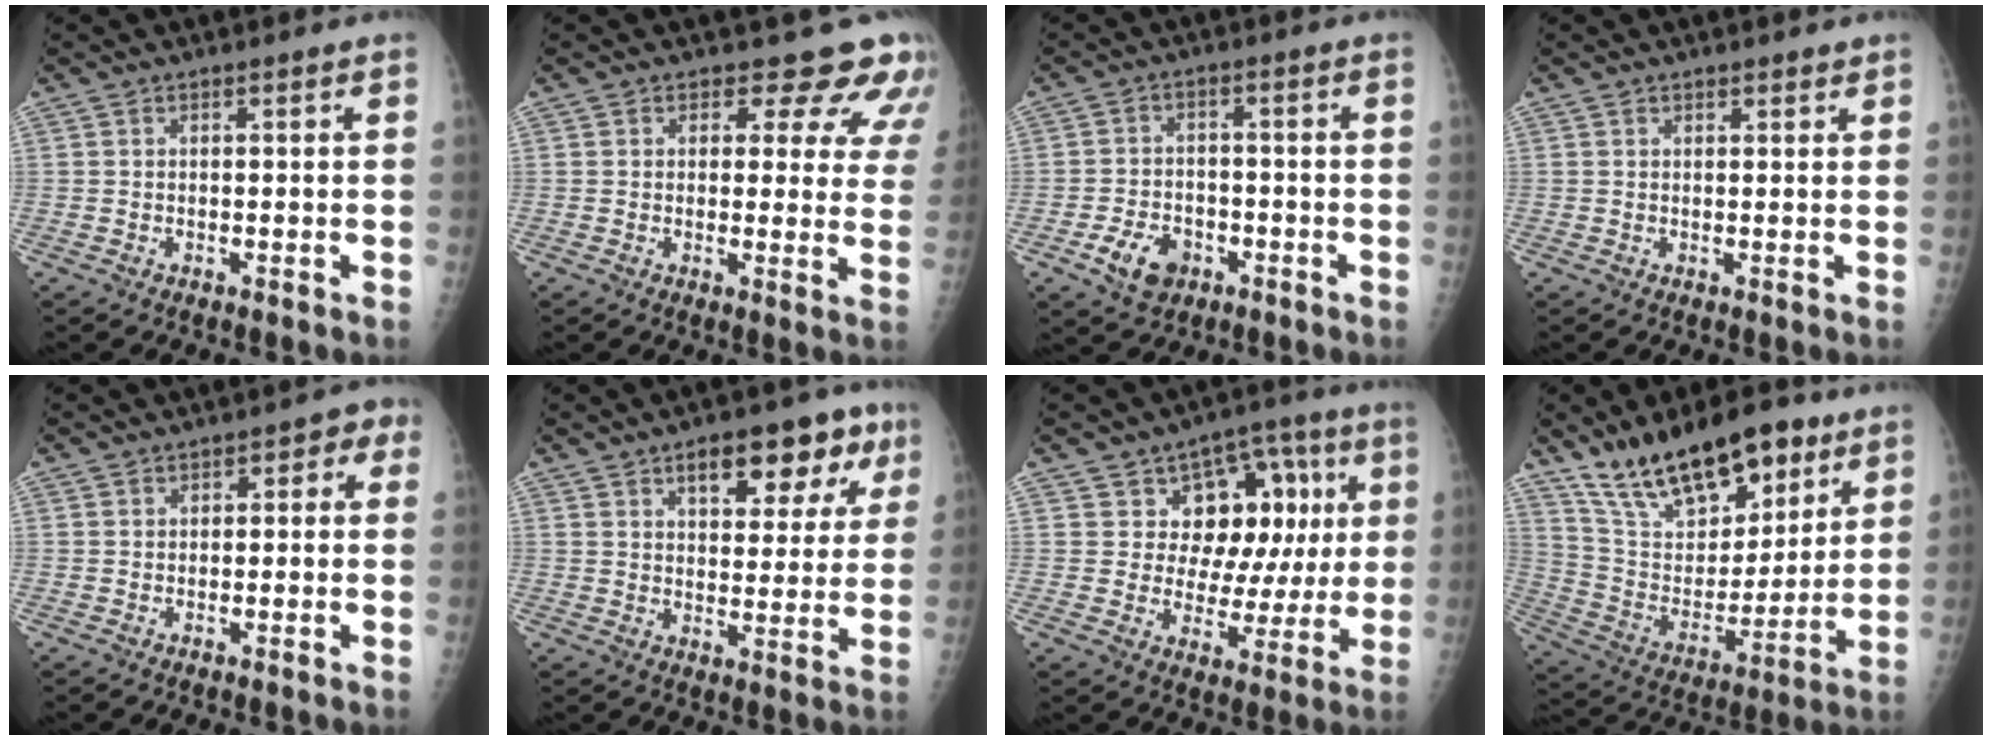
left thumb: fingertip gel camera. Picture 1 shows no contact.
{"total": 10.1, "force": [8.4, 4.8, 3.0], "torque": [0.020, -0.045, 0.071]}
{"total": 7.0, "force": [-3.6, 4.9, 3.4], "torque": [-0.045, 0.020, -0.059]}
{"total": 1.3, "force": [1.0, 0.6, 0.7], "torque": [-0.004, -0.005, 0.012]}
{"total": 3.2, "force": [-0.1, 2.6, 1.9], "torque": [0.004, 0.018, -0.011]}
{"total": 12.9, "force": [6.8, 6.3, 9.0], "torque": [-0.073, -0.012, 0.089]}
{"total": 14.5, "force": [4.0, 10.1, 9.6], "torque": [-0.071, 0.007, 0.060]}
{"total": 22.0, "force": [14.5, 10.0, 13.2], "torque": [-0.178, -0.054, 0.258]}